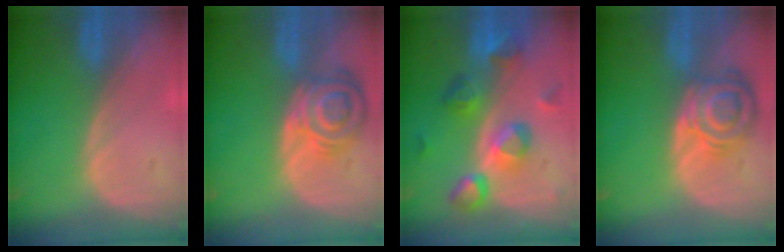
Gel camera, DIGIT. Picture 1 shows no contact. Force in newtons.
{"total": 8.4, "press": 7.4, "slide": 3.8}
{"total": 9.2, "press": 8.3, "slide": 4.0}
{"total": 8.4, "press": 7.4, "slide": 3.9}